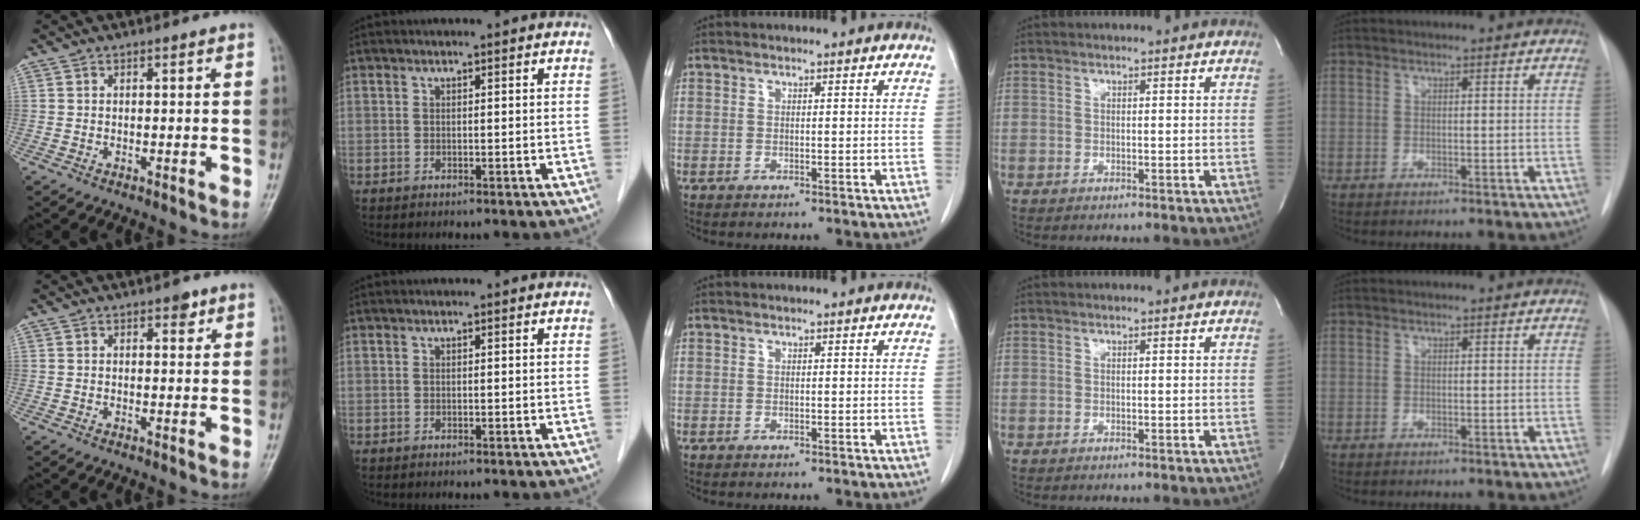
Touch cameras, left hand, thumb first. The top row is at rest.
{"thumb": {"total": 2.1, "force": [1.3, 1.0, 1.2], "torque": [-0.007, -0.004, 0.015]}}